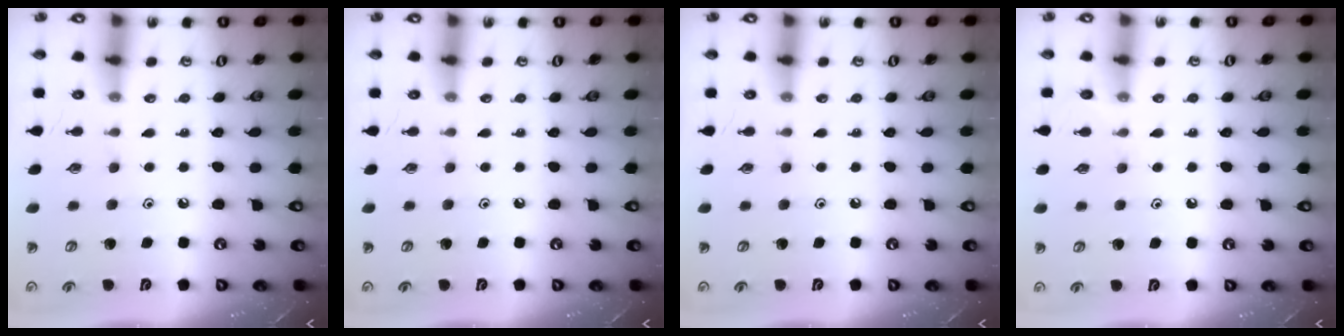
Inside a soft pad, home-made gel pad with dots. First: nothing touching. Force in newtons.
{"total": 0.0}
{"total": 0.0}
{"total": 2.8, "press": 2.8, "slide": 0.3}